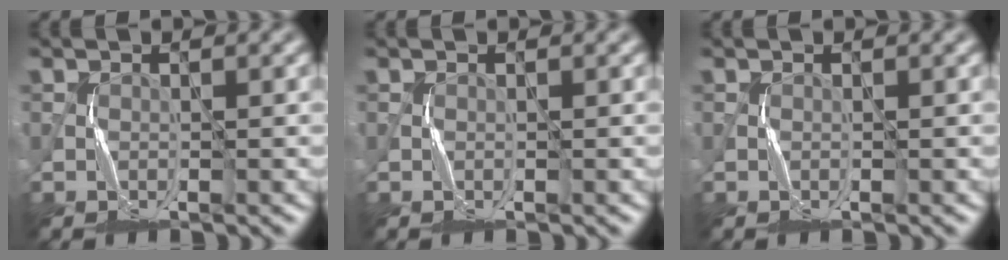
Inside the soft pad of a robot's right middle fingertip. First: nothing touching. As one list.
[{"total": 0.0}, {"total": 0.0}]